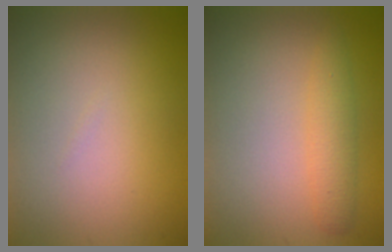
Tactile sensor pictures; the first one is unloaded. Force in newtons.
{"total": 2.2, "press": 2.2, "slide": 0.2}